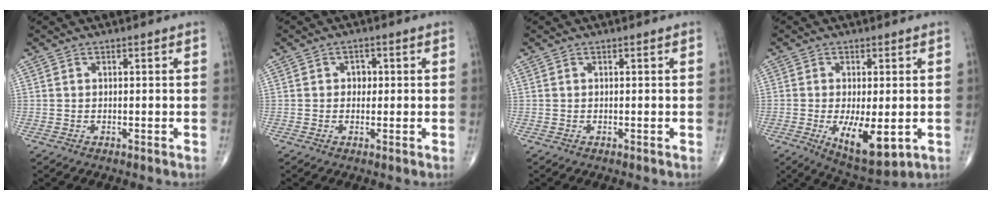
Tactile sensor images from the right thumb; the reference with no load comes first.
{"total": 2.0, "force": [0.2, 1.7, 1.0], "torque": [-0.001, 0.004, 0.000]}
{"total": 0.0}
{"total": 10.3, "force": [-2.4, 4.1, 9.2], "torque": [-0.142, -0.023, -0.028]}